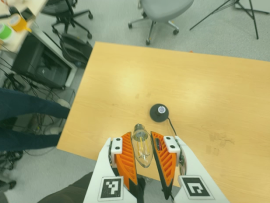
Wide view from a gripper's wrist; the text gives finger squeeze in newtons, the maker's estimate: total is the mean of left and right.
{"total": 12.7, "left": 13.4, "right": 12.0}